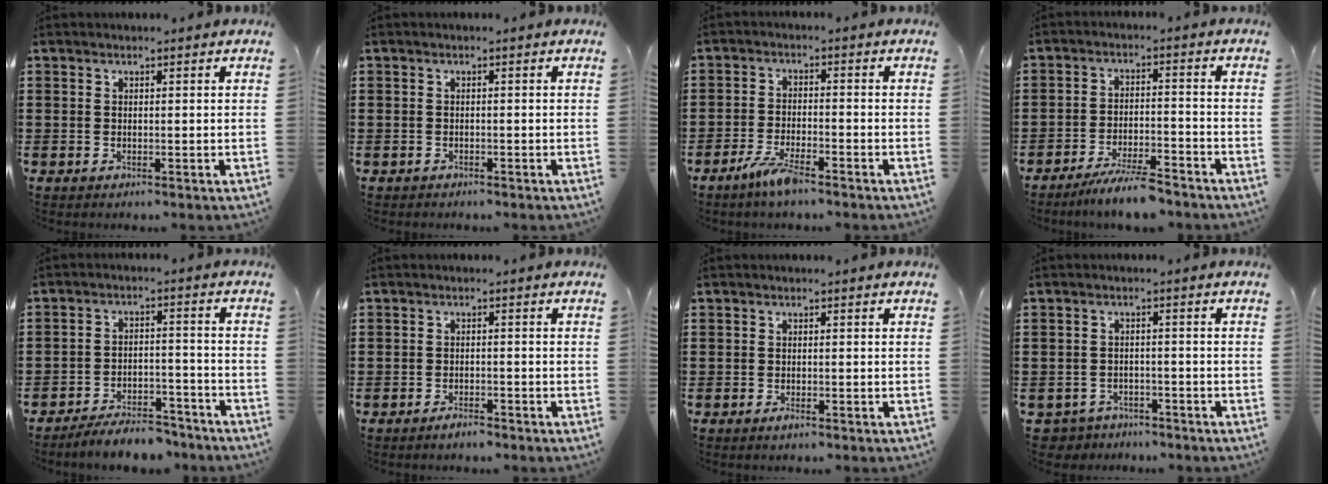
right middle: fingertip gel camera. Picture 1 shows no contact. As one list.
[{"total": 0.6, "force": [-0.6, 0.1, 0.0], "torque": [-0.003, -0.002, -0.011]}, {"total": 4.5, "force": [-3.2, 0.7, 3.1], "torque": [-0.070, -0.005, -0.062]}, {"total": 5.7, "force": [-5.2, 0.3, 2.4], "torque": [-0.044, -0.005, -0.097]}, {"total": 5.7, "force": [-5.5, 0.7, 1.5], "torque": [-0.031, 0.005, -0.107]}, {"total": 1.5, "force": [-1.4, 0.3, 0.7], "torque": [-0.017, -0.006, -0.024]}, {"total": 0.8, "force": [-0.5, 0.2, 0.6], "torque": [-0.014, -0.004, -0.007]}, {"total": 2.7, "force": [-2.6, 0.6, -0.2], "torque": [-0.008, -0.004, -0.059]}]